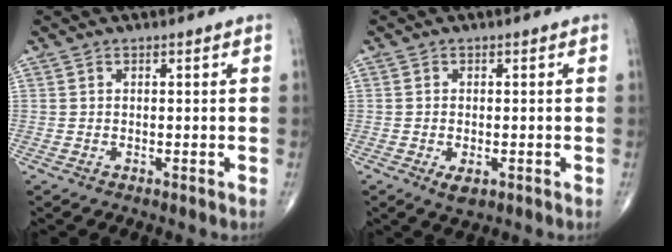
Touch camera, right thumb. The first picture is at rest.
{"total": 2.8, "force": [-1.0, 1.5, 2.2], "torque": [-0.037, -0.003, -0.014]}